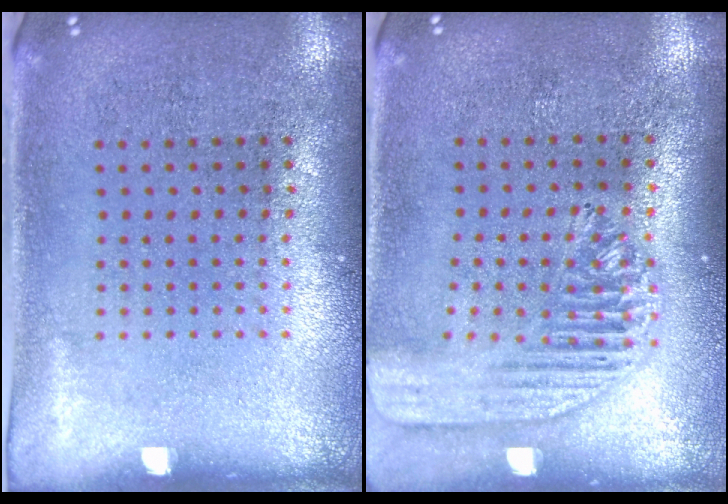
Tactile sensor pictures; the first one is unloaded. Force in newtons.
{"total": 1.8, "press": 1.7, "slide": 0.7}